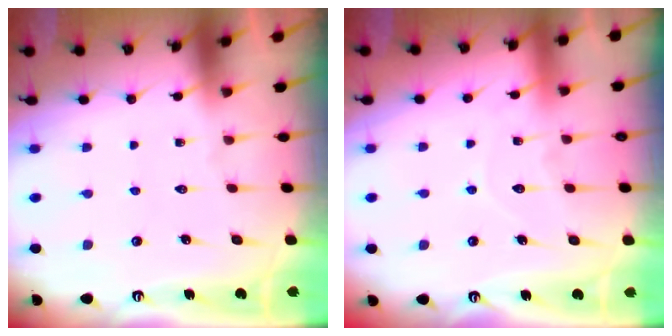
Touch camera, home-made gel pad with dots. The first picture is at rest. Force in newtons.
{"total": 7.1, "press": 7.1, "slide": 0.7}